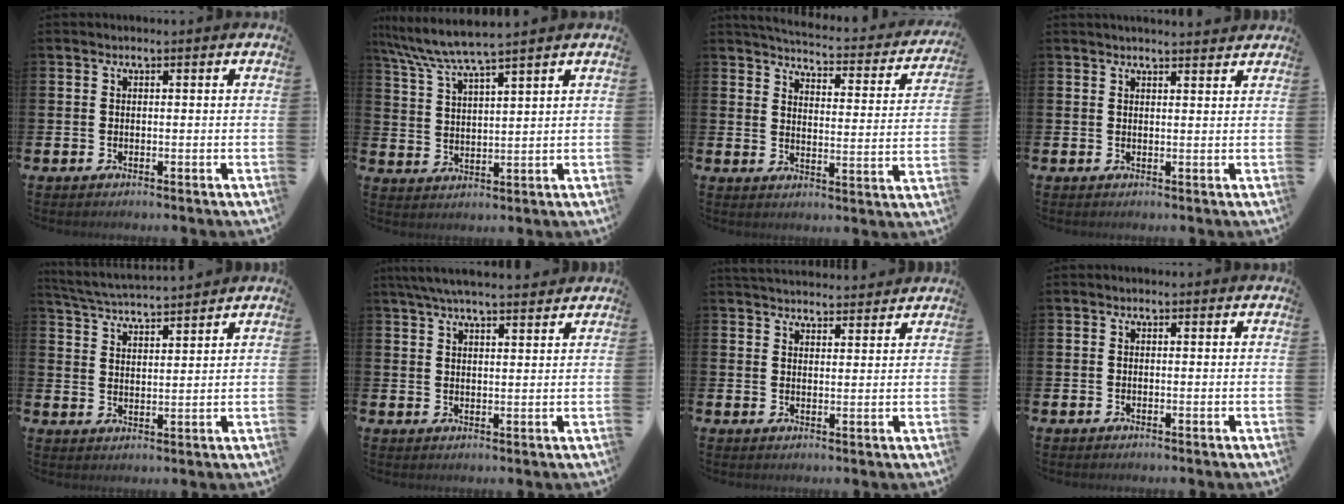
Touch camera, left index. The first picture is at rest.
{"total": 5.9, "force": [5.4, -0.2, 2.2], "torque": [-0.064, -0.027, 0.094]}
{"total": 4.2, "force": [4.1, 0.6, 1.0], "torque": [-0.038, -0.039, 0.064]}
{"total": 2.1, "force": [2.1, 0.1, 0.1], "torque": [0.006, -0.014, 0.036]}
{"total": 4.6, "force": [4.6, 0.1, 0.6], "torque": [-0.037, -0.029, 0.081]}
{"total": 5.4, "force": [5.1, 0.6, 1.9], "torque": [-0.046, -0.015, 0.093]}
{"total": 3.9, "force": [3.9, 0.7, 0.1], "torque": [-0.013, -0.020, 0.072]}
{"total": 0.0}